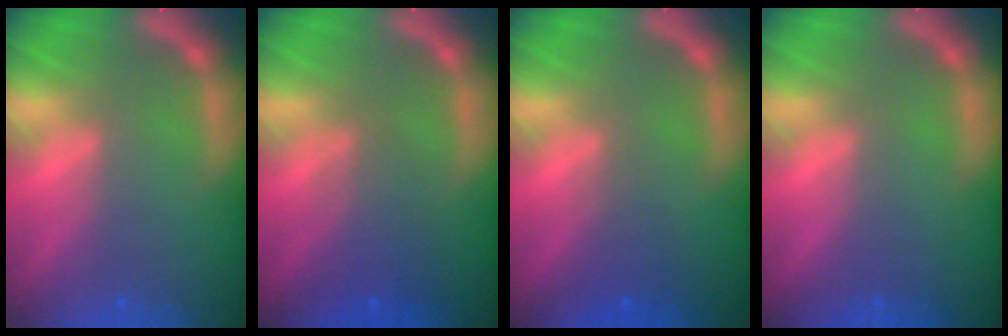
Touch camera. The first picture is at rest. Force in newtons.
{"total": 3.6}
{"total": 1.9}
{"total": 0.0}